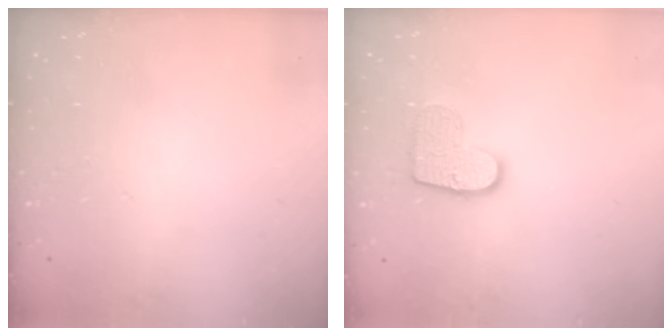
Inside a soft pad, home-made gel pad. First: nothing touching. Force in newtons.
{"total": 10.4, "press": 10.4, "slide": 0.5}